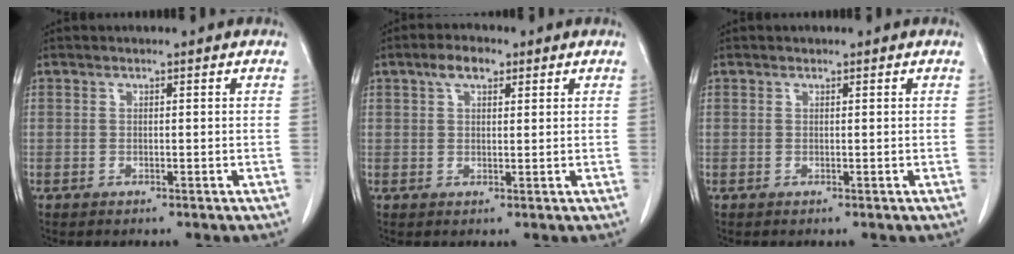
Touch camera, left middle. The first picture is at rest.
{"total": 3.7, "force": [2.1, 1.7, 2.5], "torque": [-0.050, 0.014, 0.038]}
{"total": 0.0}